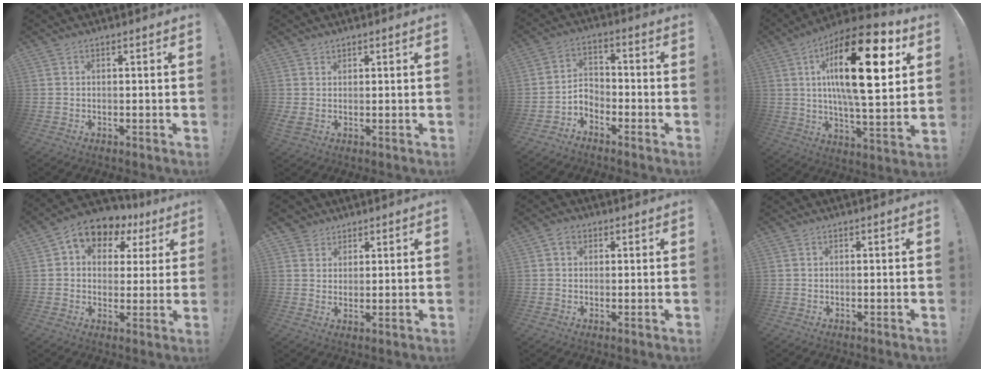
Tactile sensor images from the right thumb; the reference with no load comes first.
{"total": 2.4, "force": [1.4, 1.8, 0.8], "torque": [-0.014, -0.008, 0.029]}
{"total": 4.5, "force": [-3.5, 2.7, 0.6], "torque": [-0.026, 0.014, -0.065]}
{"total": 25.6, "force": [8.3, 8.3, 22.8], "torque": [-0.372, -0.033, 0.122]}
{"total": 8.1, "force": [3.6, 6.3, 3.6], "torque": [-0.051, -0.026, 0.072]}
{"total": 4.2, "force": [2.9, 3.0, -0.2], "torque": [-0.002, -0.017, 0.056]}
{"total": 2.8, "force": [1.1, 2.4, 1.1], "torque": [-0.020, 0.001, 0.020]}
{"total": 0.0}